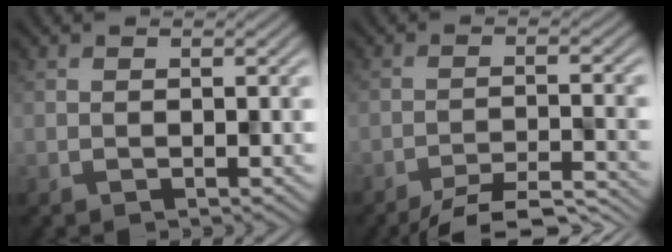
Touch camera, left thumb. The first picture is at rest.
{"total": 7.1, "force": [-6.2, 1.1, 3.3], "torque": [-0.060, -0.002, -0.092]}